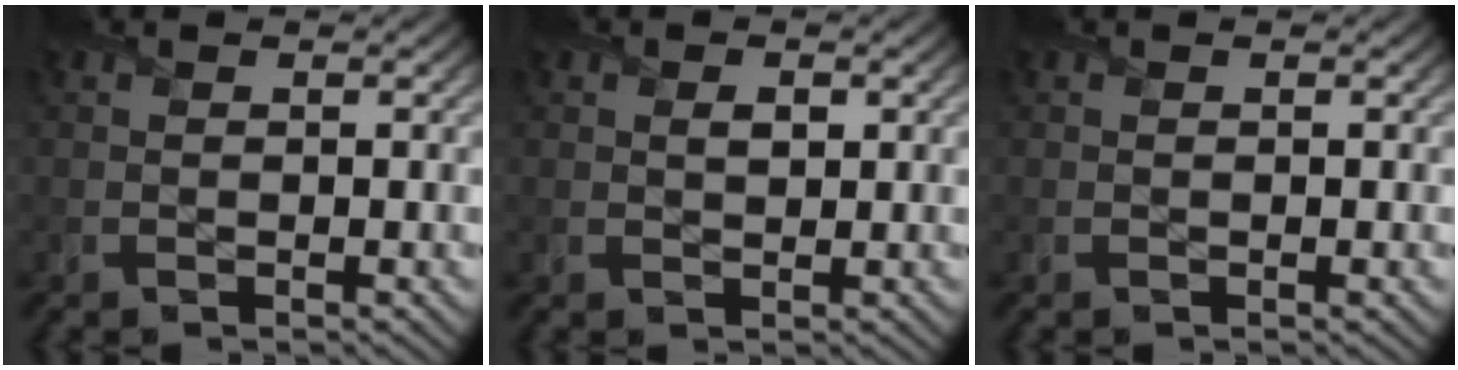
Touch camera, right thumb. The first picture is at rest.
{"total": 1.4, "force": [0.5, 0.9, 0.9], "torque": [-0.013, -0.006, 0.011]}
{"total": 0.0}